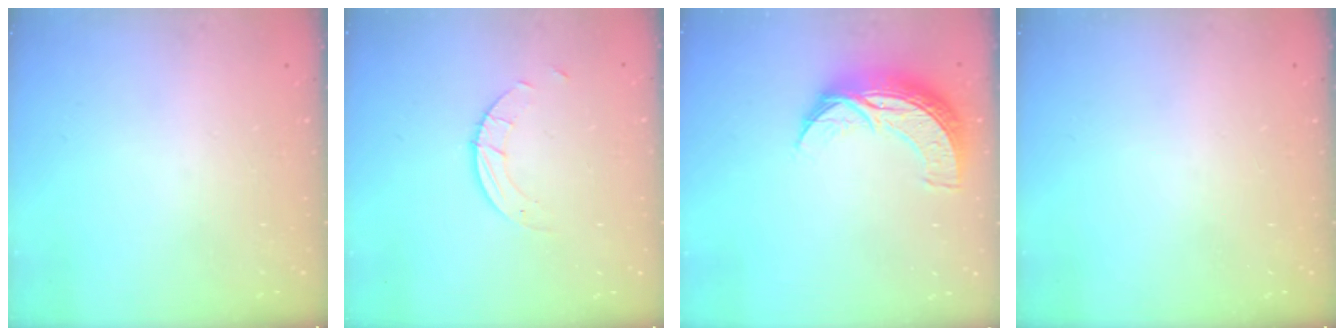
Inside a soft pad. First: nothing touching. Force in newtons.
{"total": 2.6, "press": 2.6, "slide": 0.3}
{"total": 11.7, "press": 11.7, "slide": 0.6}
{"total": 0.0}